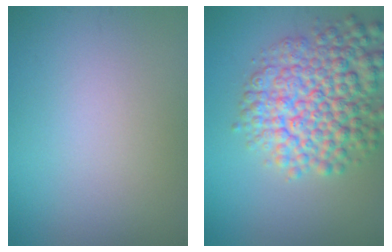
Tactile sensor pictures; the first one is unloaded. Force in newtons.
{"total": 8.4, "press": 8.4, "slide": 0.3}